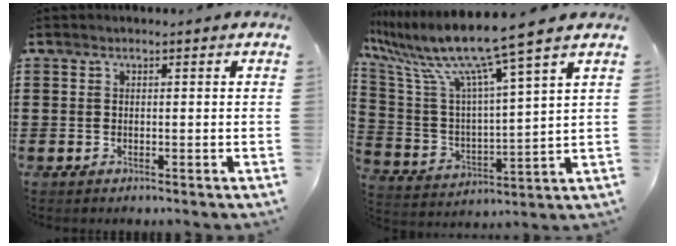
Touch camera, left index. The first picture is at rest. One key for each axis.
{"total": 11.0, "fx": 8.8, "fy": -0.5, "fz": 6.6, "tx": -0.166, "ty": -0.061, "tz": 0.140}